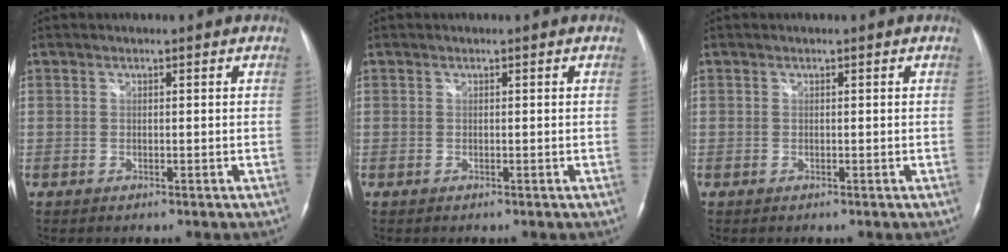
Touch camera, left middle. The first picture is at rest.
{"total": 0.0}
{"total": 0.0}